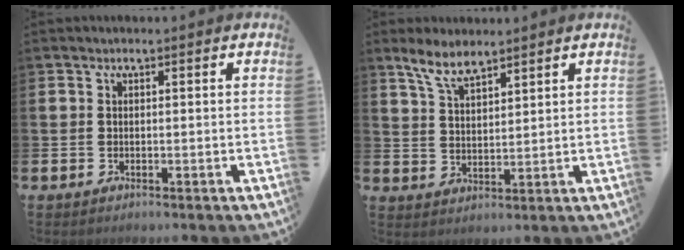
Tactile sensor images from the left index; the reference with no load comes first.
{"total": 5.5, "force": [4.9, 1.3, 2.2], "torque": [-0.063, -0.010, 0.091]}